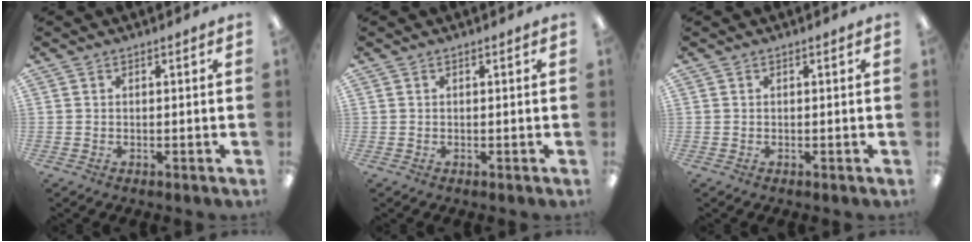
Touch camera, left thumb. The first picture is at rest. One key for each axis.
{"total": 0.0}
{"total": 0.0}